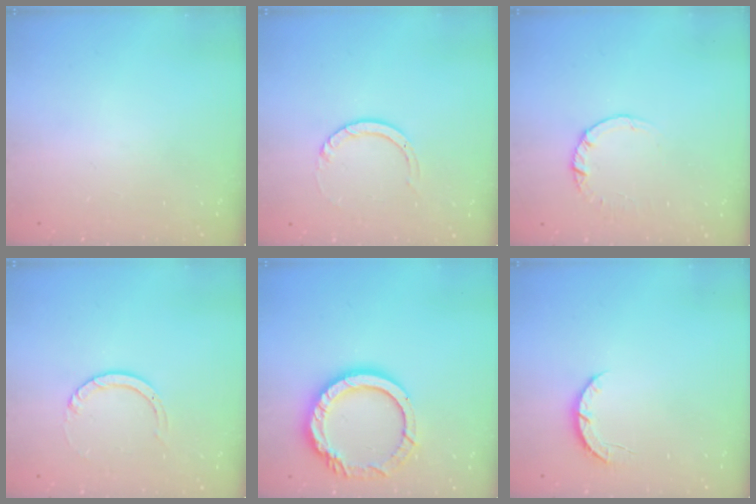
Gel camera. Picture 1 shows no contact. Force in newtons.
{"total": 3.0, "press": 3.0, "slide": 0.3}
{"total": 2.5, "press": 2.5, "slide": 0.2}
{"total": 3.0, "press": 3.0, "slide": 0.3}
{"total": 14.2, "press": 14.1, "slide": 1.3}
{"total": 3.8, "press": 3.7, "slide": 0.7}